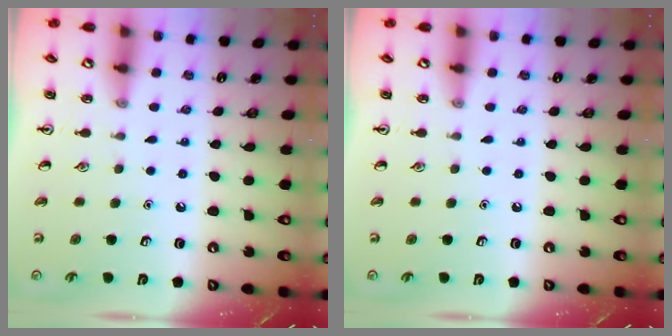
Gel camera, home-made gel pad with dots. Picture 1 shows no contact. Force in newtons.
{"total": 0.0}